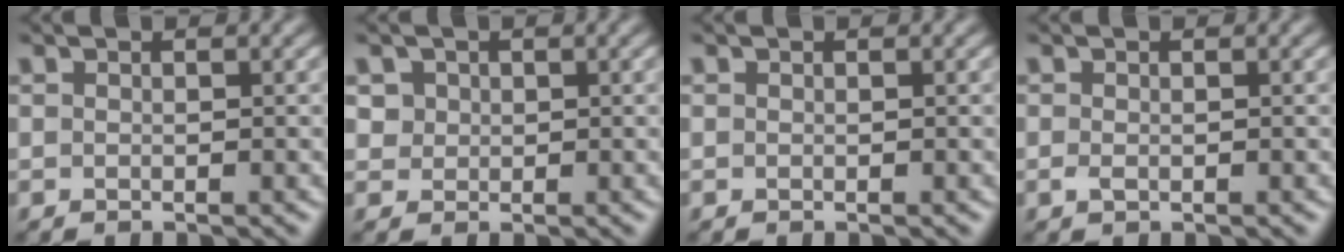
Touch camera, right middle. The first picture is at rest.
{"total": 1.6, "force": [0.7, 1.4, 0.3], "torque": [-0.011, -0.013, 0.021]}
{"total": 0.0}
{"total": 0.6, "force": [-0.2, 0.3, 0.5], "torque": [-0.011, -0.002, -0.003]}